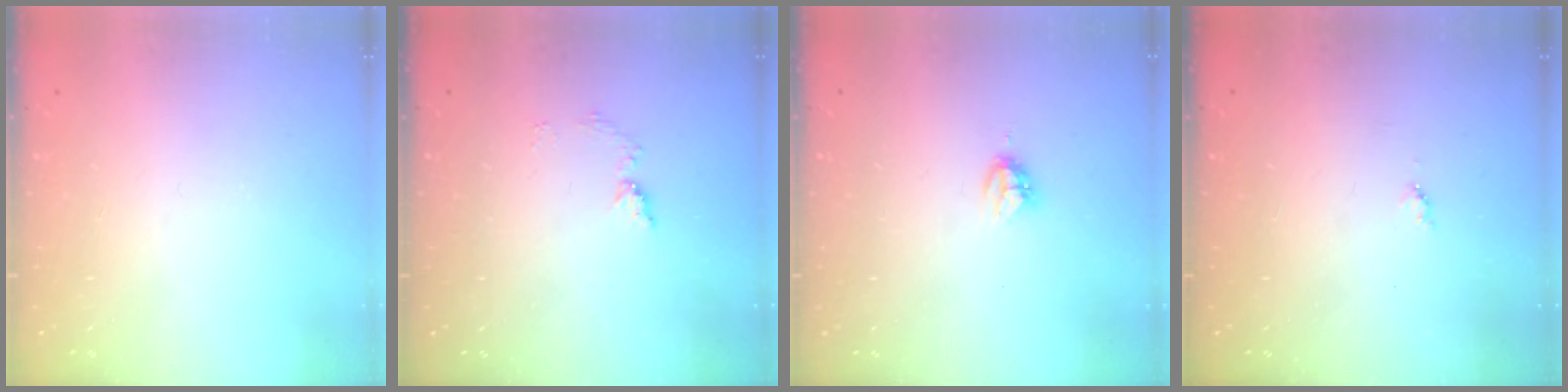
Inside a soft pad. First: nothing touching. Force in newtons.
{"total": 6.4, "press": 6.4, "slide": 0.7}
{"total": 3.9, "press": 3.9, "slide": 0.5}
{"total": 3.9, "press": 3.9, "slide": 0.4}